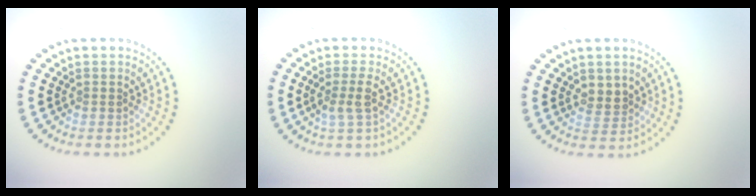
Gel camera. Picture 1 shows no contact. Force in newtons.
{"total": 1.9, "press": 1.6, "slide": 1.0}
{"total": 2.0, "press": 1.8, "slide": 0.8}